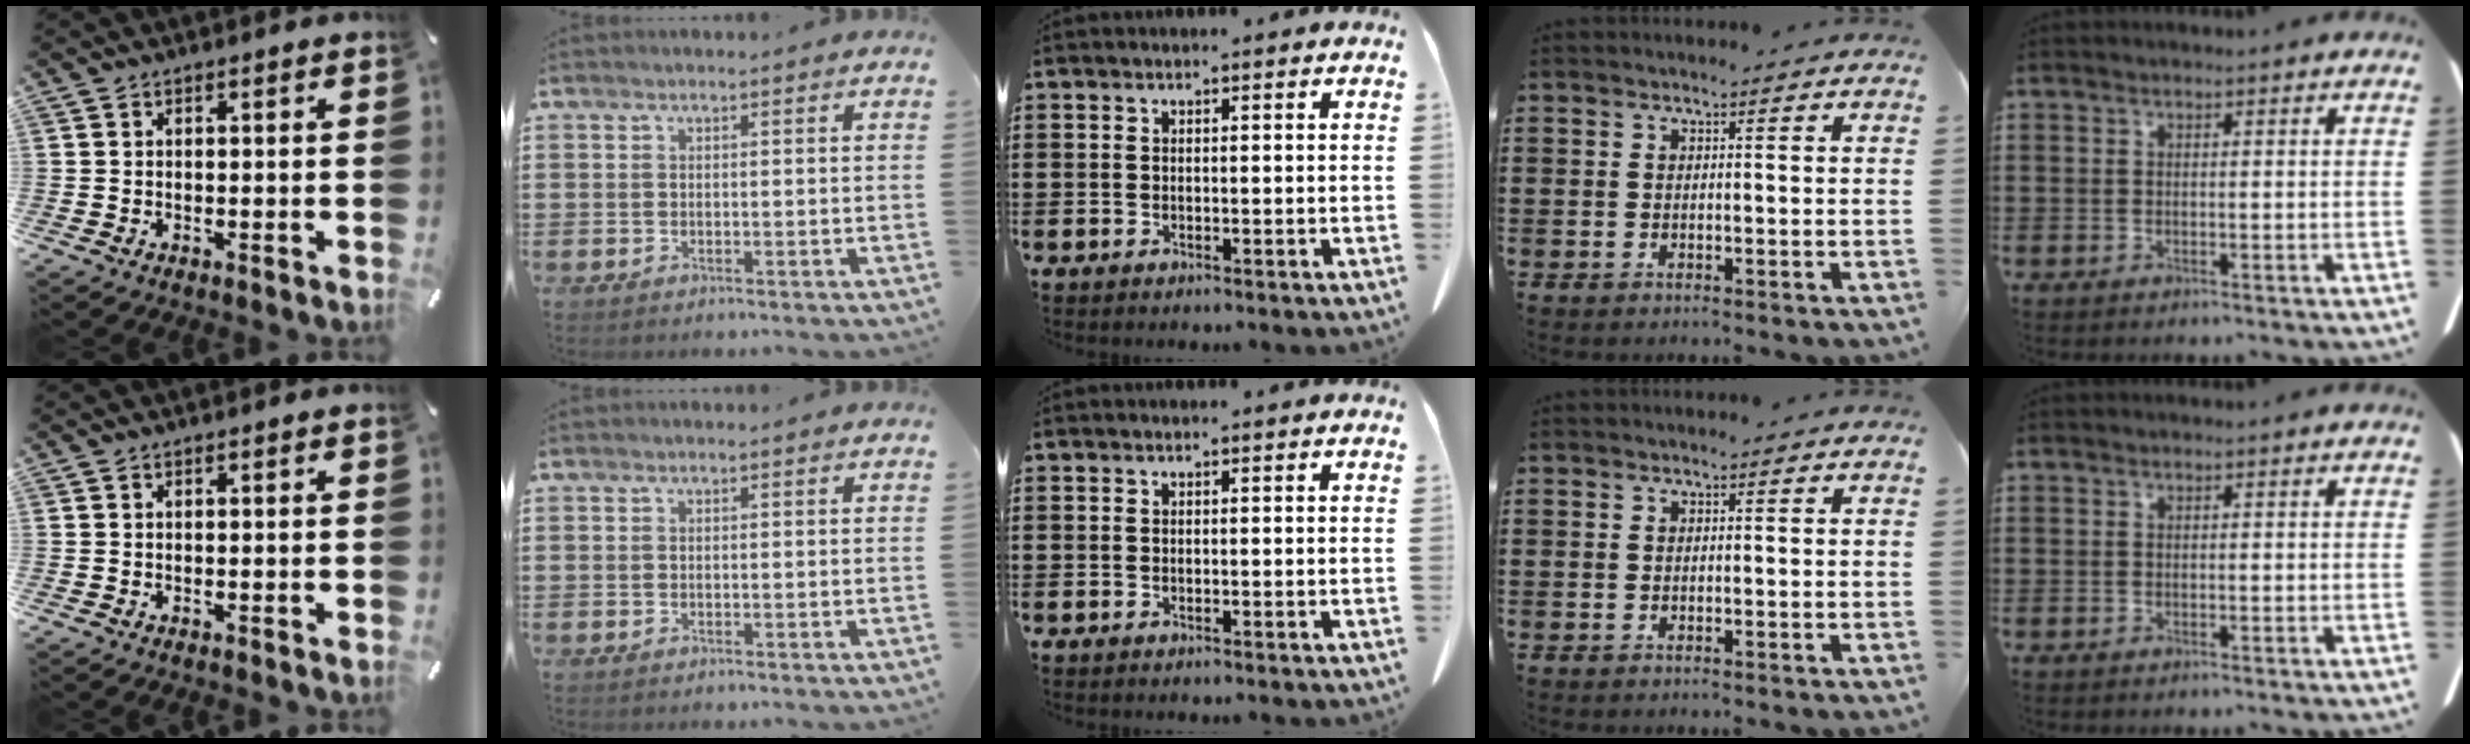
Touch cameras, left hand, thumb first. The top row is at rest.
{}